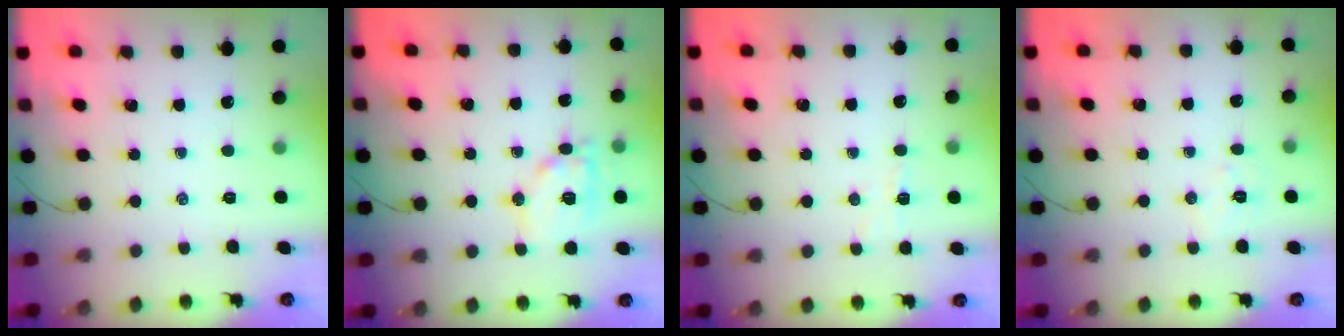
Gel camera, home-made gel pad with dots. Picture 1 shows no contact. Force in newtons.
{"total": 10.9, "press": 10.8, "slide": 1.0}
{"total": 3.3, "press": 3.0, "slide": 1.2}
{"total": 5.1, "press": 5.0, "slide": 1.1}